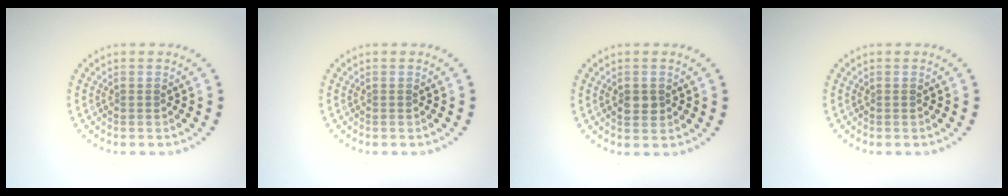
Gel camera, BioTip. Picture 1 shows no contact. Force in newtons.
{"total": 0.0}
{"total": 1.7, "press": 1.7, "slide": 0.2}
{"total": 0.0}